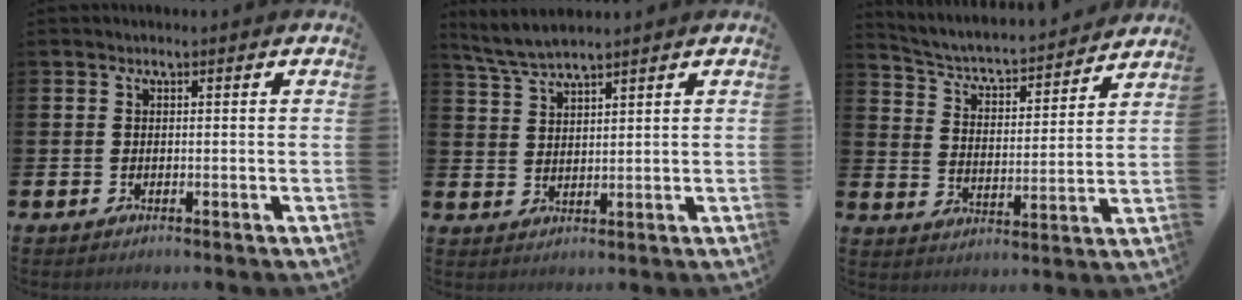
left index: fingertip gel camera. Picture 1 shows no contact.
{"total": 4.3, "force": [4.1, 0.1, 1.5], "torque": [-0.043, -0.012, 0.074]}
{"total": 4.7, "force": [4.4, 0.9, 1.4], "torque": [-0.057, -0.044, 0.067]}